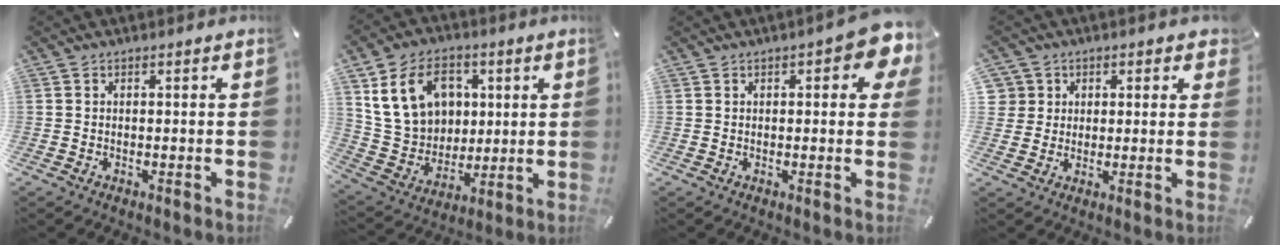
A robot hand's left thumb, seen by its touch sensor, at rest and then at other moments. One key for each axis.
{"total": 16.2, "fx": 5.0, "fy": 13.1, "fz": 8.1, "tx": -0.163, "ty": -0.005, "tz": 0.101}
{"total": 7.5, "fx": 2.5, "fy": 3.0, "fz": 6.4, "tx": -0.082, "ty": -0.006, "tz": 0.037}
{"total": 5.9, "fx": 2.0, "fy": 5.4, "fz": 0.8, "tx": -0.010, "ty": -0.003, "tz": 0.037}